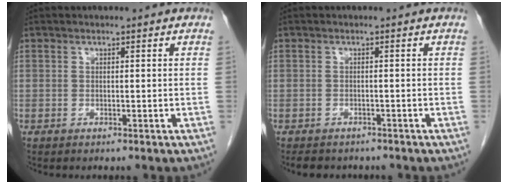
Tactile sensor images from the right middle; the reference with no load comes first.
{"total": 5.0, "force": [-4.3, 2.1, 1.4], "torque": [-0.020, -0.002, -0.053]}